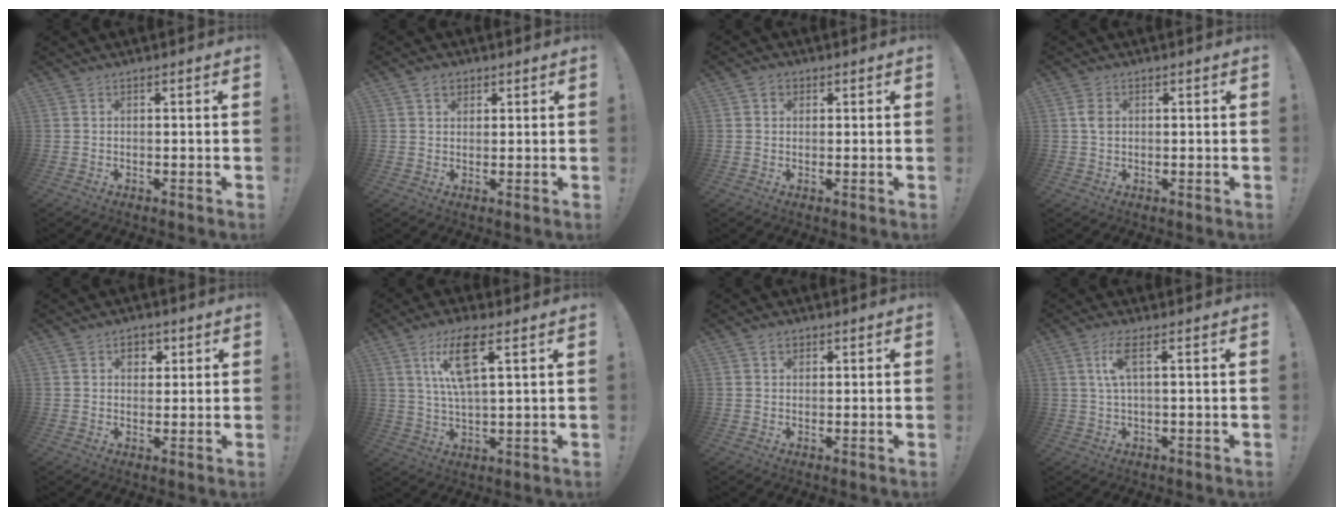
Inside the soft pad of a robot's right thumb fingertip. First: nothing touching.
{"total": 3.5, "force": [1.9, 2.6, 1.3], "torque": [-0.017, -0.004, 0.034]}
{"total": 2.5, "force": [1.0, 2.1, 1.0], "torque": [-0.013, -0.002, 0.017]}
{"total": 3.0, "force": [0.5, 2.1, 2.0], "torque": [-0.040, 0.005, 0.009]}
{"total": 4.3, "force": [2.1, 3.3, 1.7], "torque": [-0.007, -0.007, 0.031]}
{"total": 11.8, "force": [5.0, 3.6, 10.1], "torque": [-0.194, -0.001, 0.087]}
{"total": 2.3, "force": [1.2, 1.7, 0.9], "torque": [-0.013, 0.000, 0.021]}
{"total": 5.7, "force": [1.9, 1.2, 5.3], "torque": [-0.102, 0.000, 0.032]}